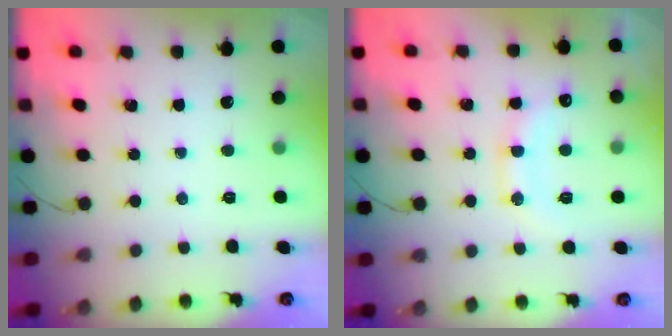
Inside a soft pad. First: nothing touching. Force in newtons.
{"total": 11.6, "press": 11.6, "slide": 1.0}